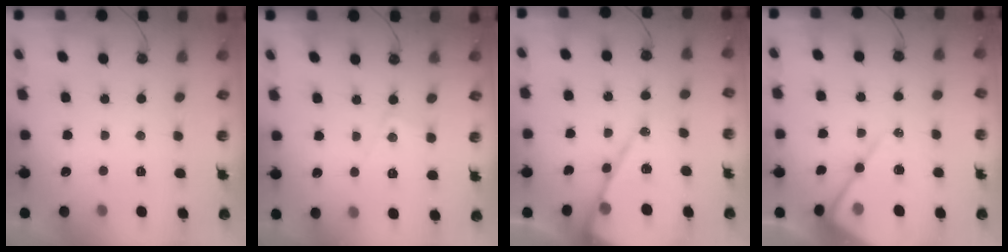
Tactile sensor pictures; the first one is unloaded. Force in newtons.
{"total": 6.4, "press": 6.4, "slide": 0.5}
{"total": 16.6, "press": 16.5, "slide": 1.7}
{"total": 14.5, "press": 14.4, "slide": 1.4}